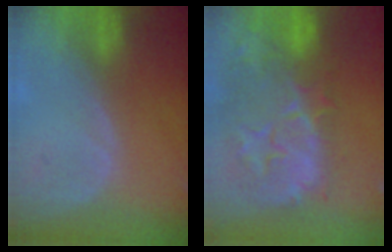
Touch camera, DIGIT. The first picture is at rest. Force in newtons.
{"total": 14.0, "press": 11.9, "slide": 7.4}